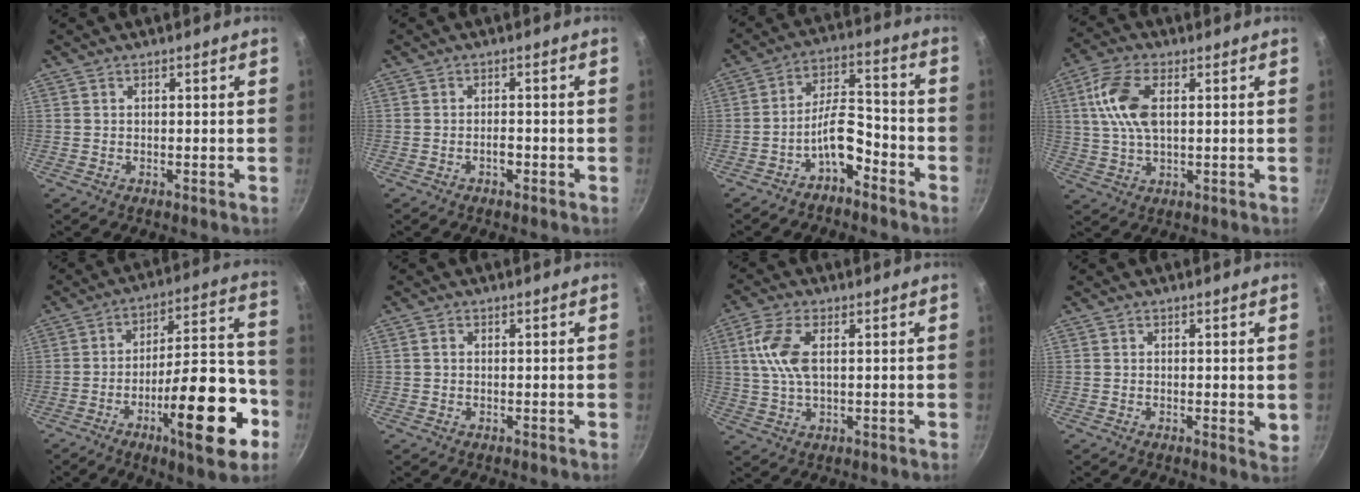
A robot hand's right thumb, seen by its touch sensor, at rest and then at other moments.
{"total": 2.0, "force": [-1.0, 0.9, 1.4], "torque": [-0.016, 0.013, -0.018]}
{"total": 8.4, "force": [-4.9, 3.7, 5.8], "torque": [-0.084, 0.057, -0.086]}
{"total": 10.3, "force": [2.2, 5.3, 8.5], "torque": [-0.171, 0.012, 0.036]}
{"total": 21.4, "force": [-8.6, 6.4, 18.5], "torque": [-0.236, 0.052, -0.131]}
{"total": 0.9, "force": [0.0, 0.7, 0.5], "torque": [-0.009, 0.005, 0.000]}
{"total": 8.1, "force": [1.7, 3.8, 6.9], "torque": [-0.144, 0.009, 0.030]}
{"total": 2.4, "force": [0.1, 1.0, 2.2], "torque": [-0.028, -0.007, -0.001]}